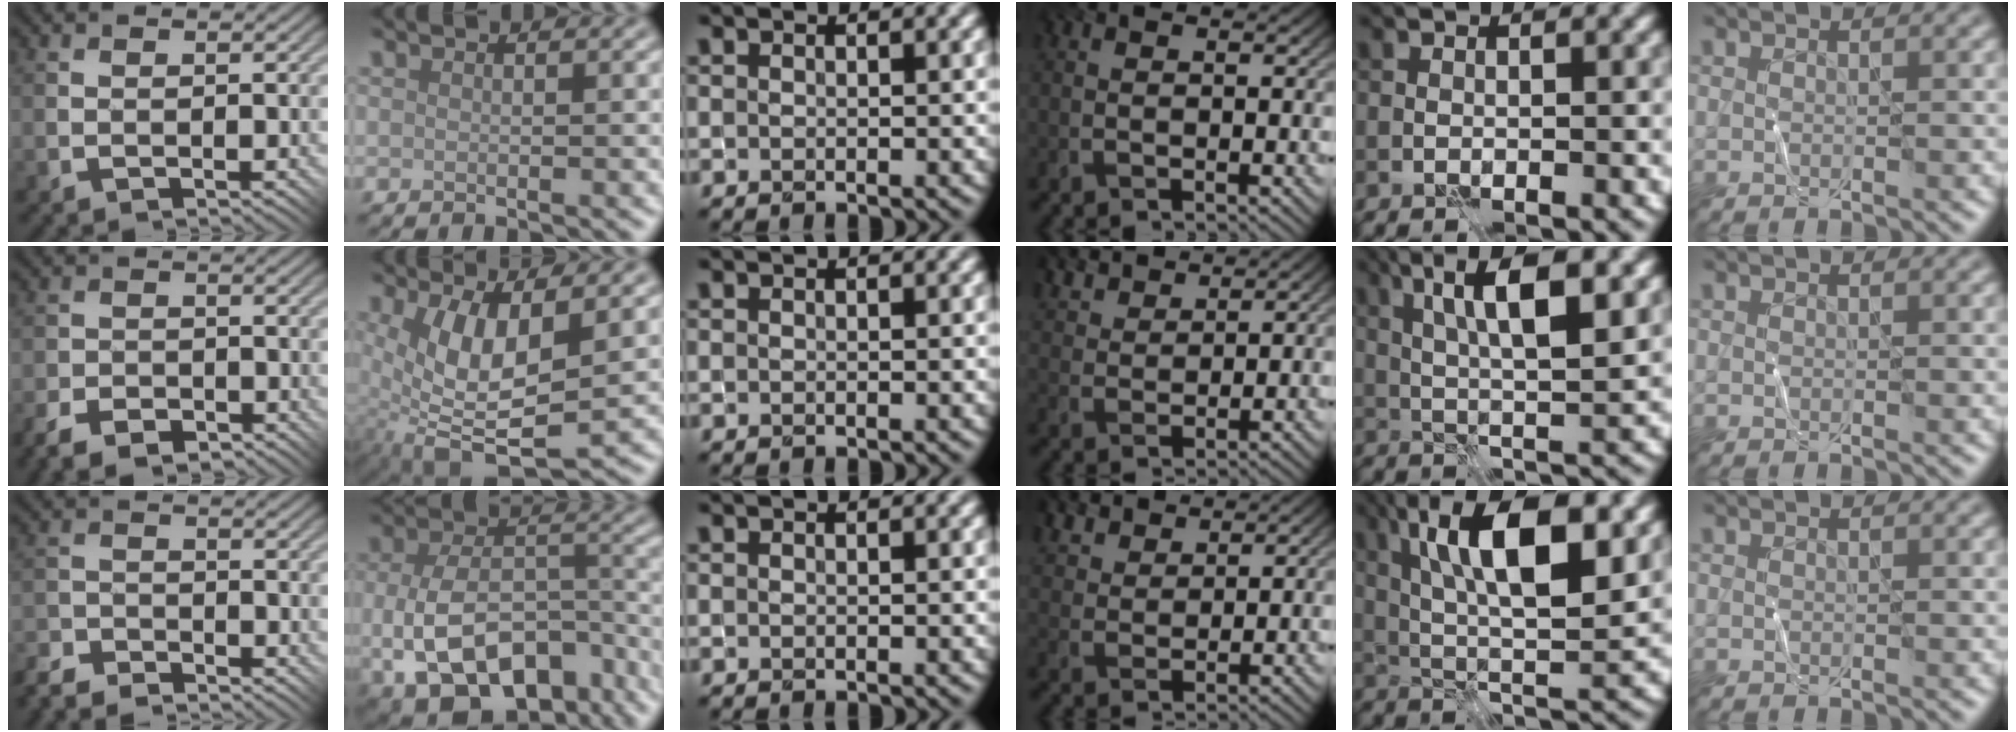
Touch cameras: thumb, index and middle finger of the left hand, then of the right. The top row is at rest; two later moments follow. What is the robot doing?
{"motion": "fold", "object": "shorts"}